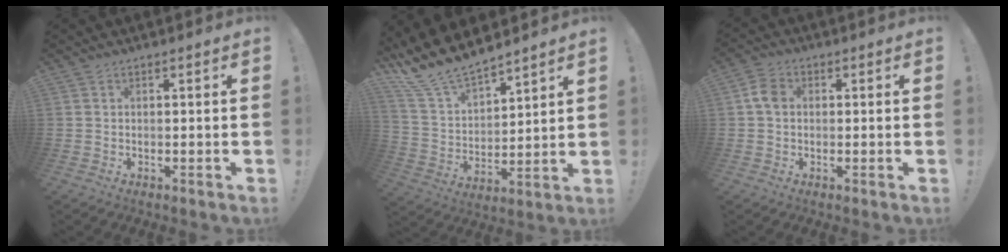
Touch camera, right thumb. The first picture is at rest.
{"total": 13.1, "force": [12.0, 3.7, 3.8], "torque": [-0.099, -0.099, 0.224]}
{"total": 5.3, "force": [0.4, 4.0, 3.5], "torque": [-0.068, 0.011, 0.010]}